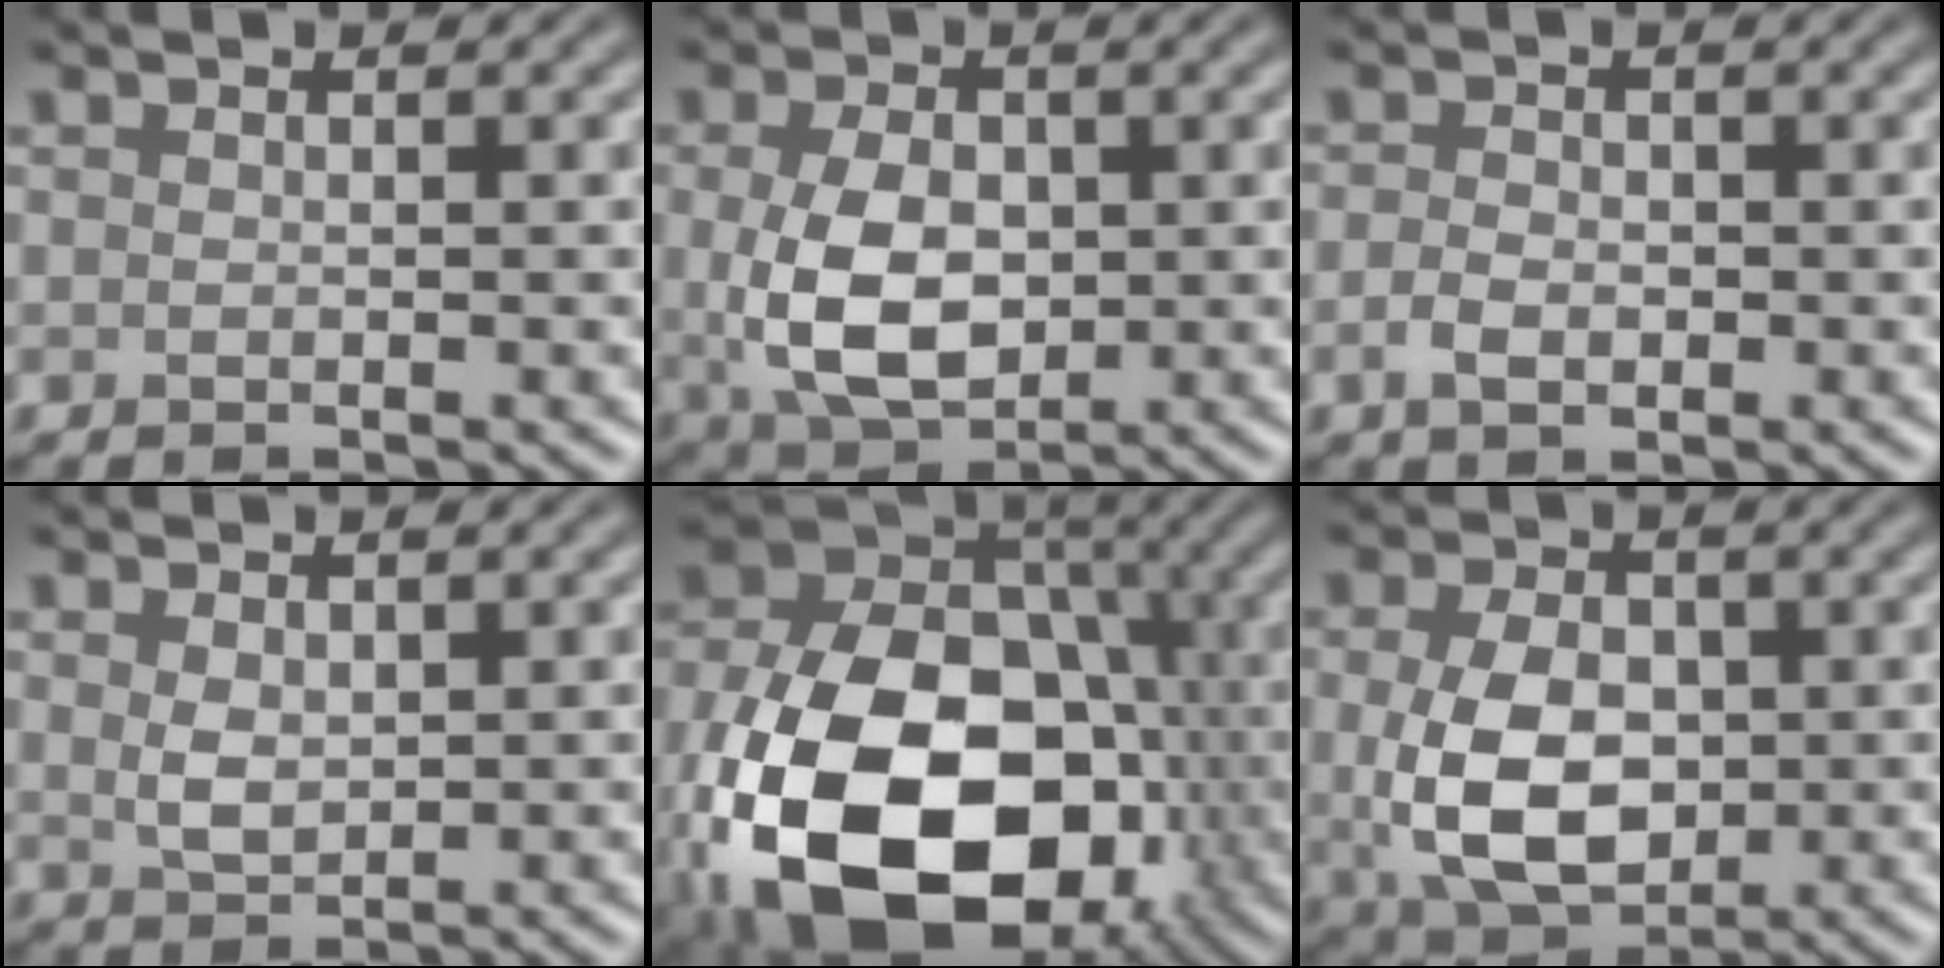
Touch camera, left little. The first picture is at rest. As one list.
[{"total": 6.7, "force": [-0.1, 4.4, 5.1], "torque": [-0.110, -0.008, 0.003]}, {"total": 1.9, "force": [-0.6, 1.3, 1.4], "torque": [-0.027, -0.001, -0.013]}, {"total": 2.0, "force": [0.6, 1.3, 1.5], "torque": [-0.034, -0.003, 0.015]}, {"total": 18.9, "force": [-5.8, 12.6, 12.8], "torque": [-0.247, -0.047, -0.098]}, {"total": 7.7, "force": [-0.3, 5.1, 5.7], "torque": [-0.119, -0.011, 0.001]}]